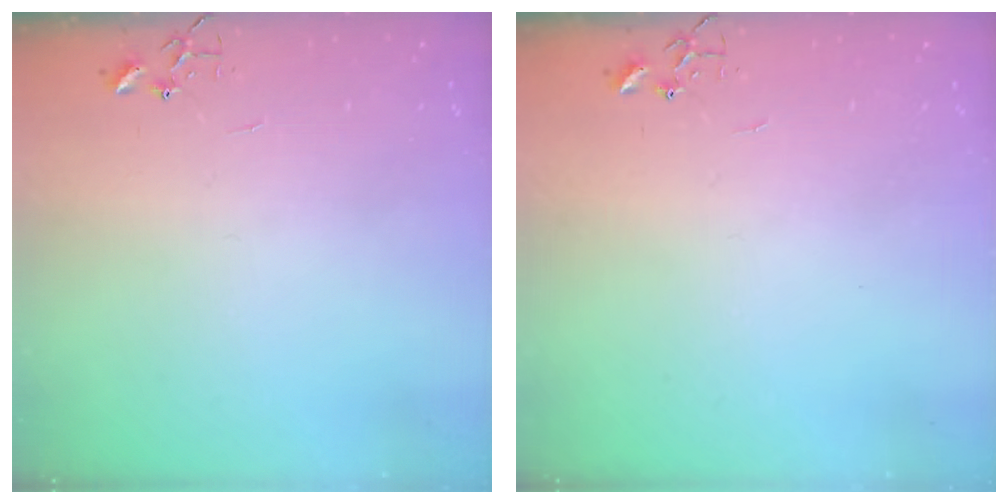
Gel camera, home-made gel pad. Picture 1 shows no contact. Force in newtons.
{"total": 0.0}